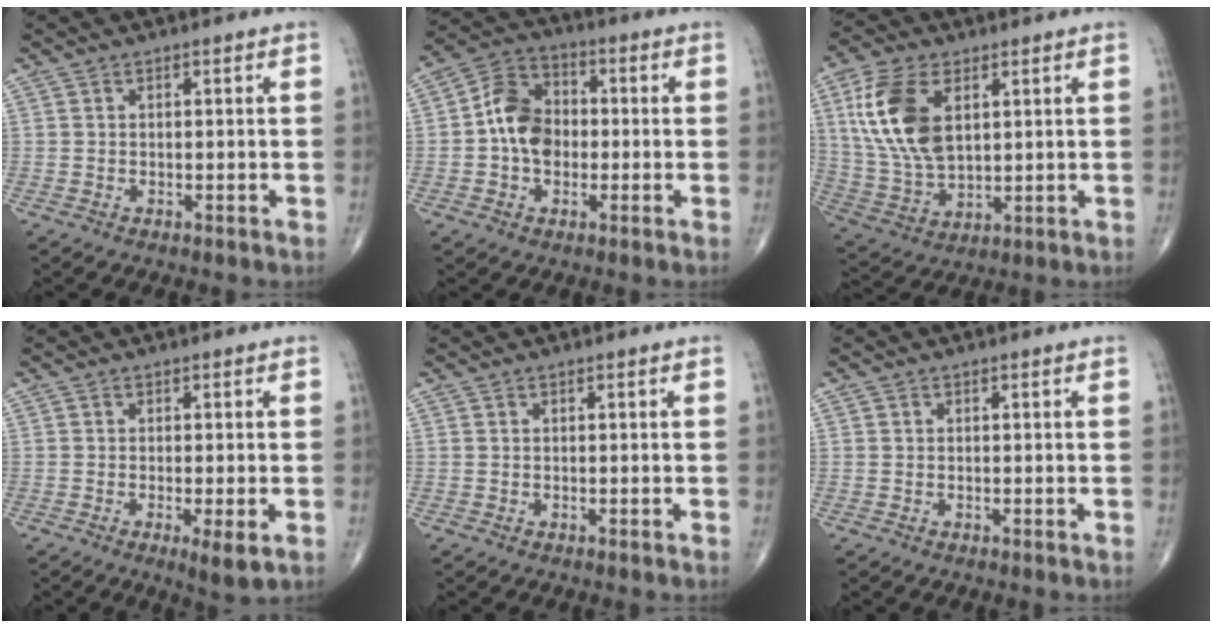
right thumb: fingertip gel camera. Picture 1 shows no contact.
{"total": 10.0, "force": [-0.6, 7.5, 6.6], "torque": [-0.096, 0.029, -0.024]}
{"total": 15.3, "force": [4.6, 8.5, 11.8], "torque": [-0.238, -0.012, 0.096]}
{"total": 4.1, "force": [-1.3, 0.7, 3.8], "torque": [-0.065, -0.014, -0.022]}
{"total": 0.0}
{"total": 0.0}